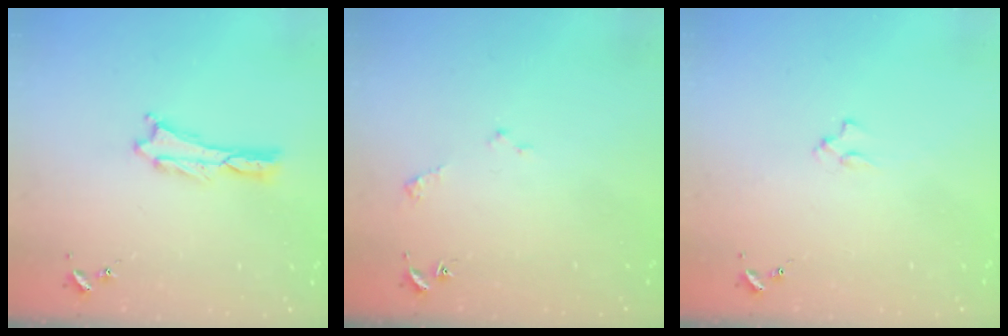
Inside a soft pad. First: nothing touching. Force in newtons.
{"total": 1.6, "press": 1.6, "slide": 0.2}
{"total": 1.3, "press": 1.3, "slide": 0.3}